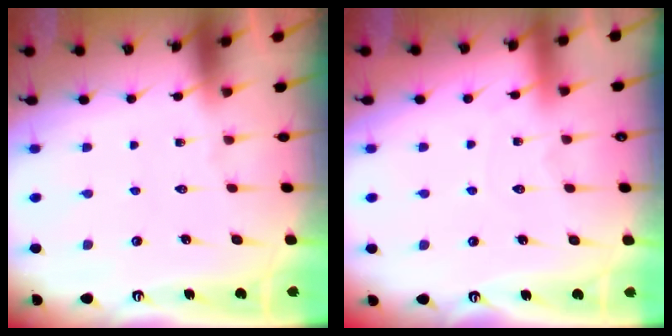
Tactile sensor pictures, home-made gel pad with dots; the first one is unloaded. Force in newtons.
{"total": 2.7, "press": 2.7, "slide": 0.2}